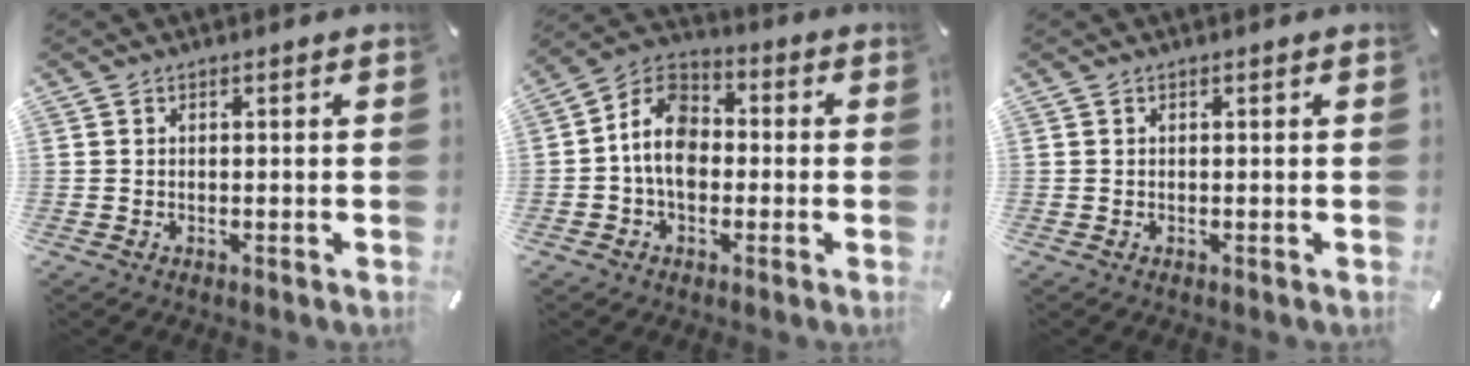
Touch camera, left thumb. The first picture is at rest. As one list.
[{"total": 10.2, "force": [-1.5, 7.6, 6.6], "torque": [-0.142, 0.012, -0.031]}, {"total": 0.0}]